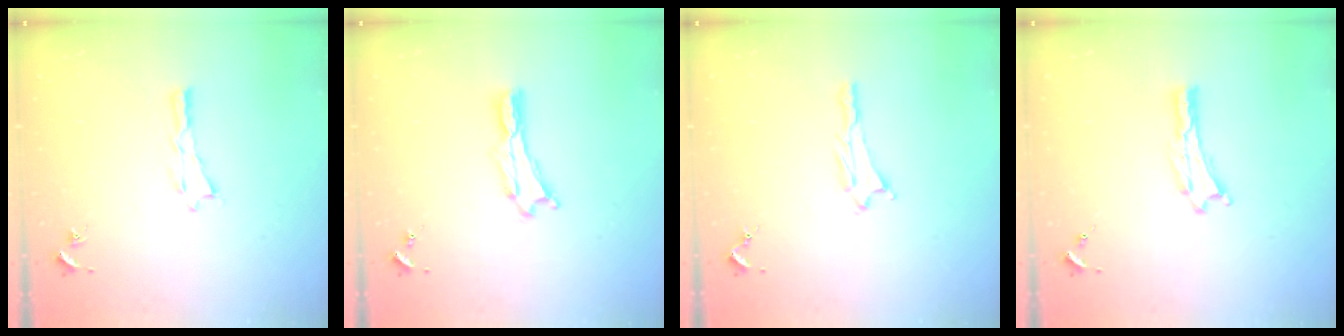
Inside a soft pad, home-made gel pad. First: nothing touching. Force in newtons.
{"total": 0.0}
{"total": 1.2, "press": 1.2, "slide": 0.1}
{"total": 0.0}